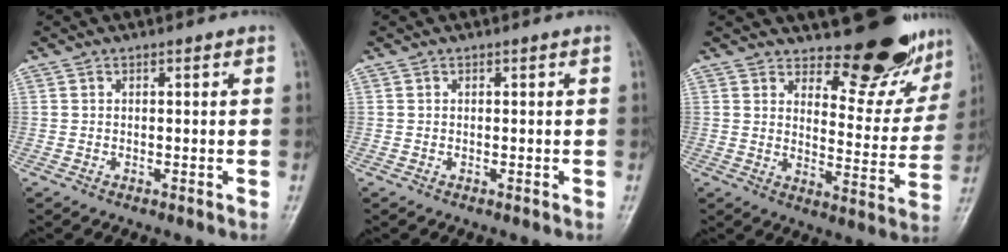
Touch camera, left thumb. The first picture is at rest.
{"total": 0.0}
{"total": 15.4, "force": [13.0, 5.2, 6.4], "torque": [-0.037, -0.121, 0.167]}